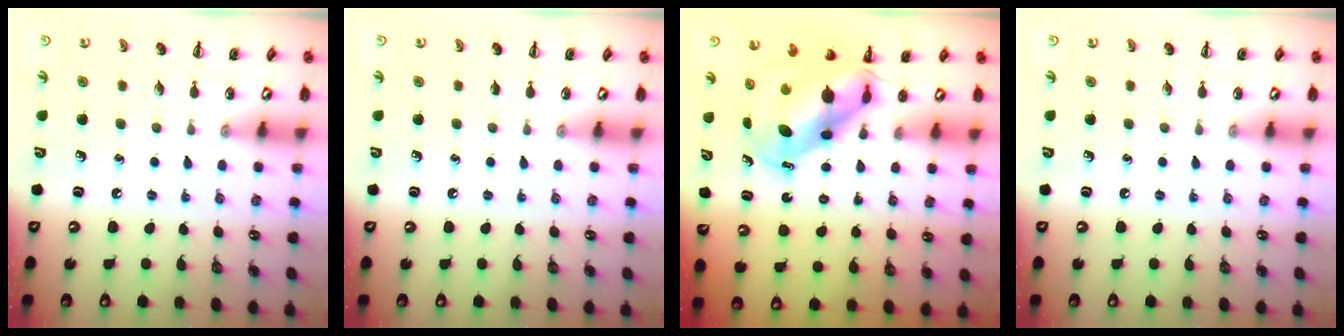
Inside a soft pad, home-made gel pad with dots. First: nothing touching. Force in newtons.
{"total": 0.0}
{"total": 7.4, "press": 7.1, "slide": 2.4}
{"total": 0.0}